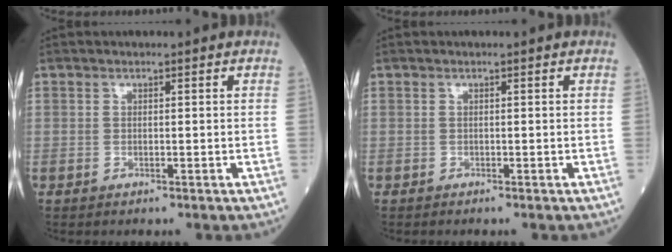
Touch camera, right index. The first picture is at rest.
{"total": 0.0}